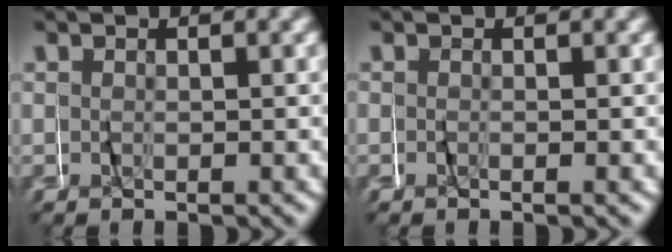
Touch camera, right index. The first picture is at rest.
{"total": 0.0}